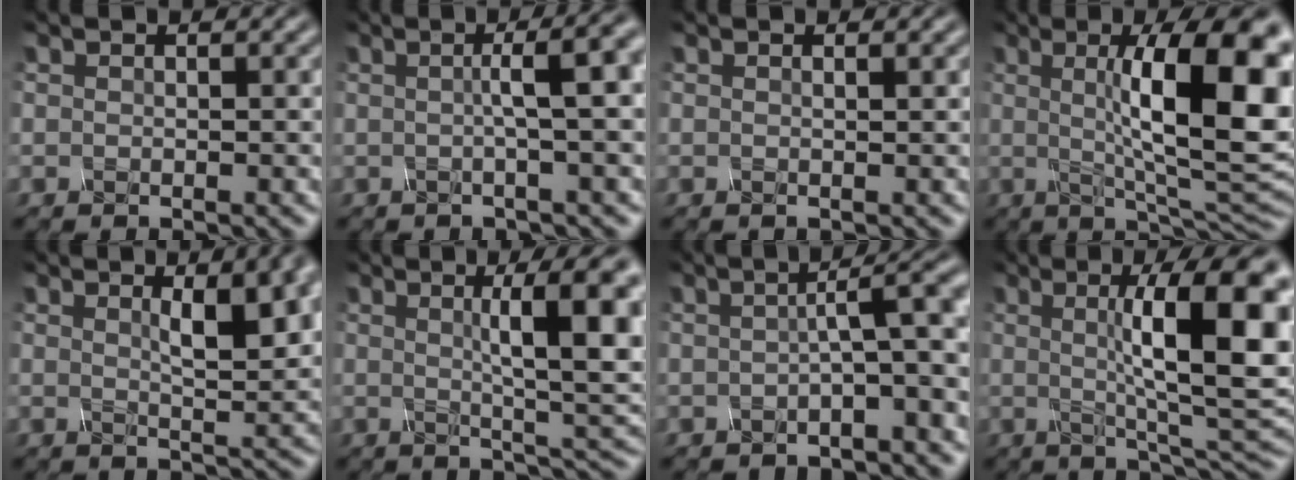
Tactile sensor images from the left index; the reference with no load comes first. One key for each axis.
{"total": 5.8, "fx": 0.8, "fy": 1.3, "fz": 5.6, "tx": -0.064, "ty": 0.017, "tz": 0.007}
{"total": 0.6, "fx": 0.3, "fy": 0.1, "fz": 0.5, "tx": -0.003, "ty": 0.001, "tz": 0.002}
{"total": 14.2, "fx": 2.0, "fy": 3.5, "fz": 13.6, "tx": -0.168, "ty": 0.004, "tz": 0.029}
{"total": 6.9, "fx": 2.2, "fy": 2.1, "fz": 6.2, "tx": -0.071, "ty": 0.008, "tz": 0.032}
{"total": 10.0, "fx": 2.0, "fy": 2.1, "fz": 9.5, "tx": -0.114, "ty": 0.009, "tz": 0.028}
{"total": 5.3, "fx": 0.1, "fy": 1.1, "fz": 5.2, "tx": -0.065, "ty": 0.018, "tz": -0.006}
{"total": 12.5, "fx": 1.8, "fy": 3.0, "fz": 12.0, "tx": -0.143, "ty": 0.005, "tz": 0.024}